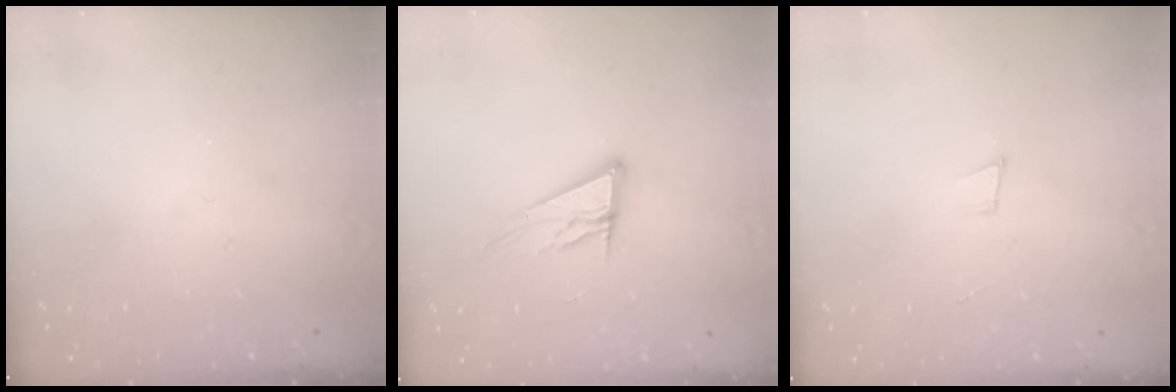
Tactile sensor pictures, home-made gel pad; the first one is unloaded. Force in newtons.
{"total": 11.5, "press": 11.4, "slide": 1.9}
{"total": 3.7, "press": 2.5, "slide": 2.6}